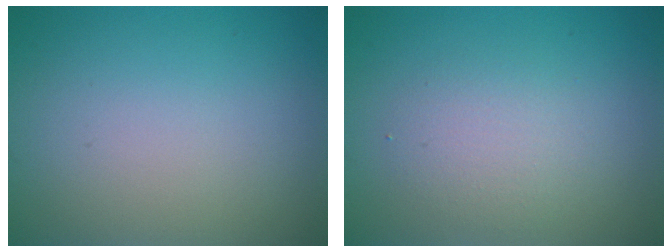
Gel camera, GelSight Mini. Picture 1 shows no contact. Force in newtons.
{"total": 2.4, "press": 2.4, "slide": 0.1}